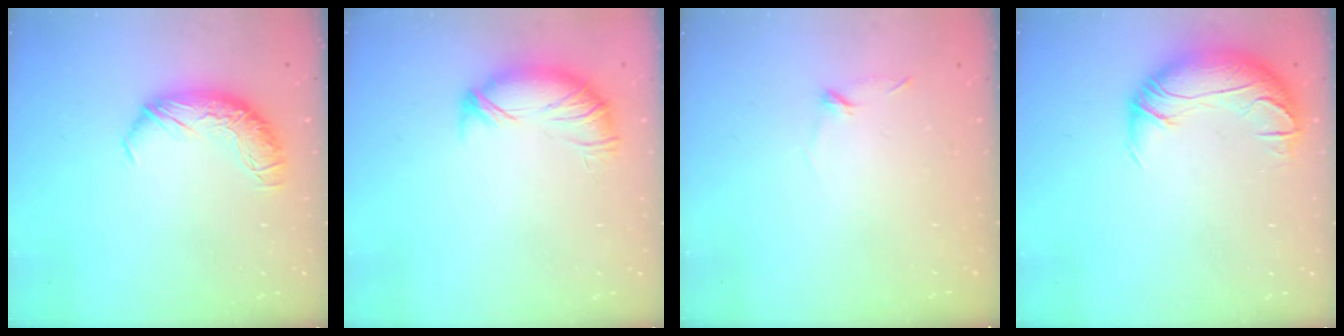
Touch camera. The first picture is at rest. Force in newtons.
{"total": 3.9, "press": 3.5, "slide": 1.9}
{"total": 7.9, "press": 7.9, "slide": 0.7}
{"total": 3.0, "press": 1.9, "slide": 2.3}